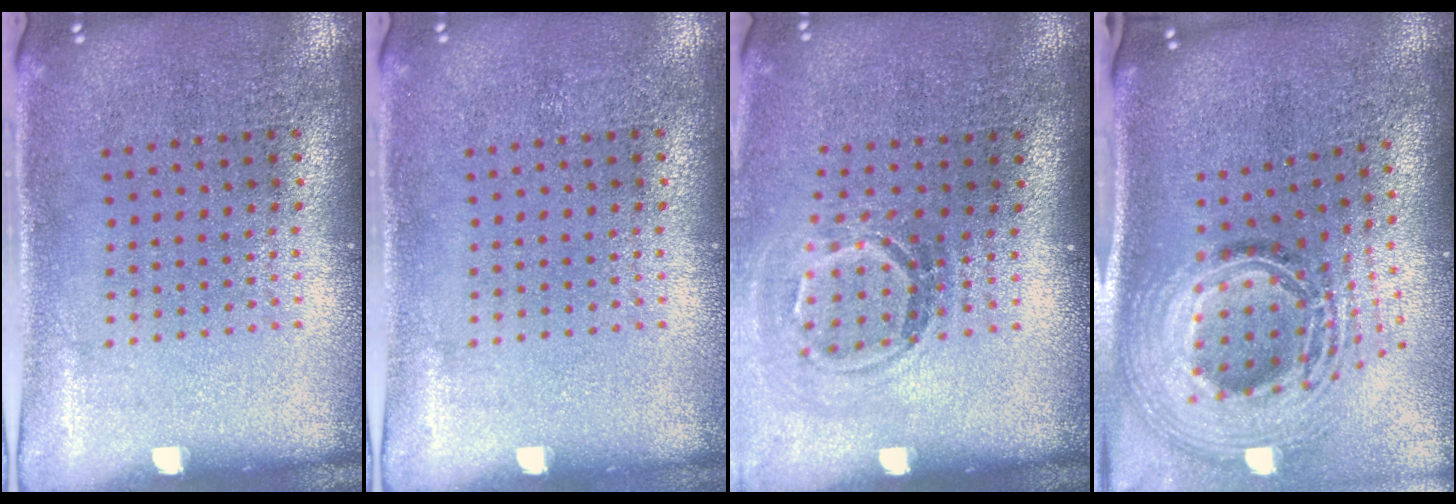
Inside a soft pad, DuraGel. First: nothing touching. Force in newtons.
{"total": 0.0}
{"total": 1.7, "press": 1.1, "slide": 1.3}
{"total": 2.9, "press": 2.0, "slide": 2.1}